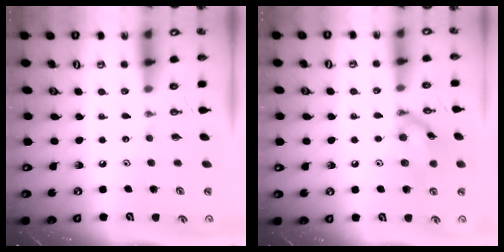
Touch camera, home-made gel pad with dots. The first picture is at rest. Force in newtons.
{"total": 11.7, "press": 11.6, "slide": 1.3}